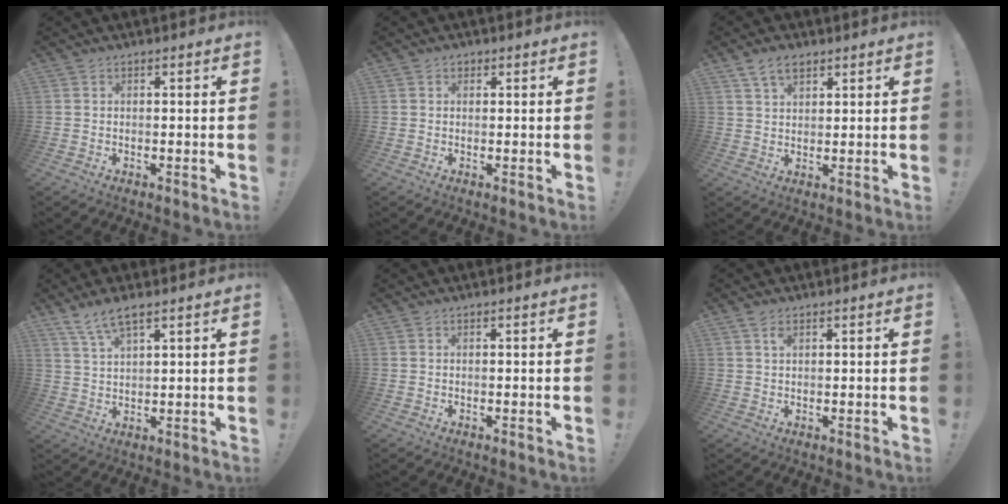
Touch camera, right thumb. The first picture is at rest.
{"total": 1.1, "force": [0.5, 0.9, 0.2], "torque": [-0.004, 0.001, 0.009]}
{"total": 6.1, "force": [3.9, 3.4, 3.3], "torque": [-0.056, -0.010, 0.073]}
{"total": 6.2, "force": [4.6, 1.4, 4.0], "torque": [-0.082, -0.017, 0.085]}
{"total": 0.0}
{"total": 2.0, "force": [1.1, 1.0, 1.3], "torque": [-0.016, -0.003, 0.018]}